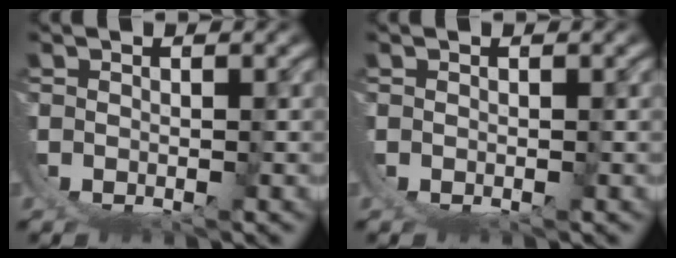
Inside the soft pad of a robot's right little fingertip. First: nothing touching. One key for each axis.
{"total": 0.0}